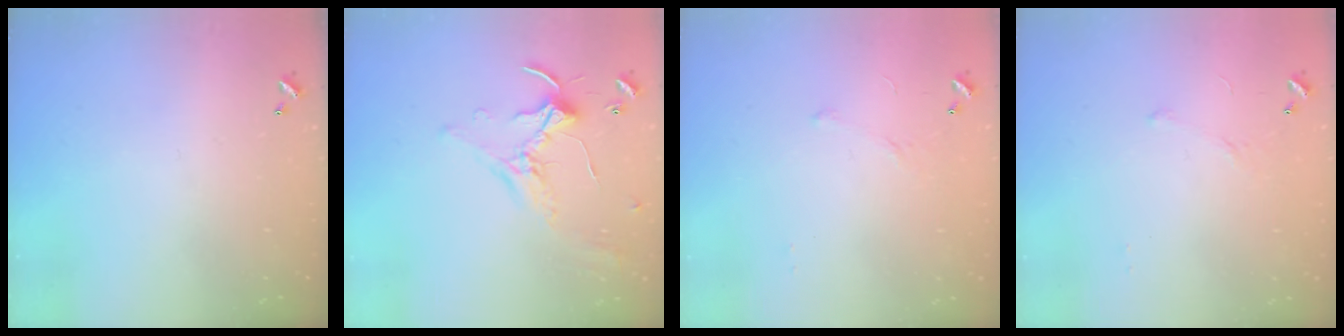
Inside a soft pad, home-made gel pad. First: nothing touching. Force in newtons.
{"total": 0.9, "press": 0.8, "slide": 0.4}
{"total": 6.4, "press": 6.3, "slide": 0.7}
{"total": 6.4, "press": 6.3, "slide": 0.7}